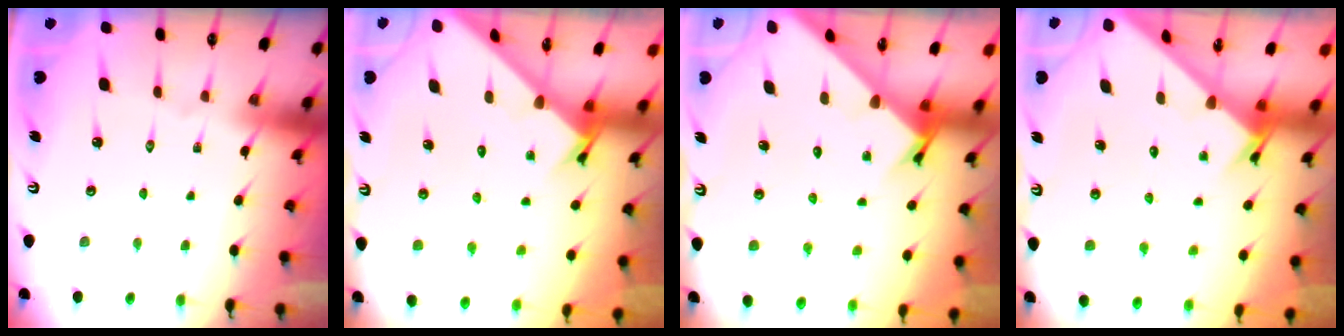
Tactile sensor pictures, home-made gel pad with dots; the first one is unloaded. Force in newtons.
{"total": 2.6, "press": 2.6, "slide": 0.2}
{"total": 2.1, "press": 2.1, "slide": 0.2}
{"total": 2.4, "press": 2.4, "slide": 0.2}